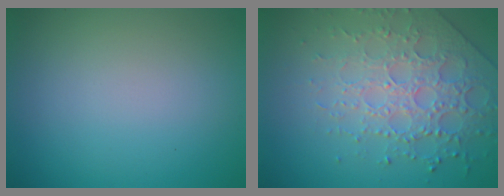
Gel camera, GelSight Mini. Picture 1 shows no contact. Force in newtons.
{"total": 4.5, "press": 4.3, "slide": 1.2}